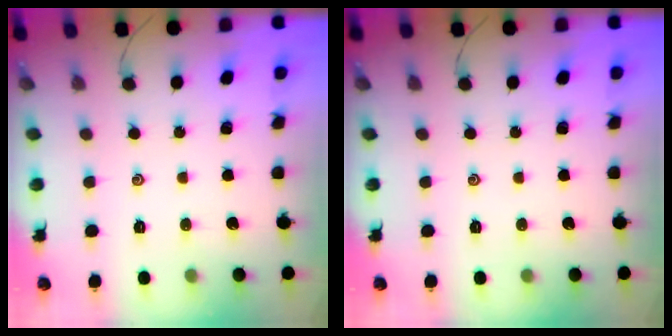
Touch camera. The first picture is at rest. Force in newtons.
{"total": 0.0}